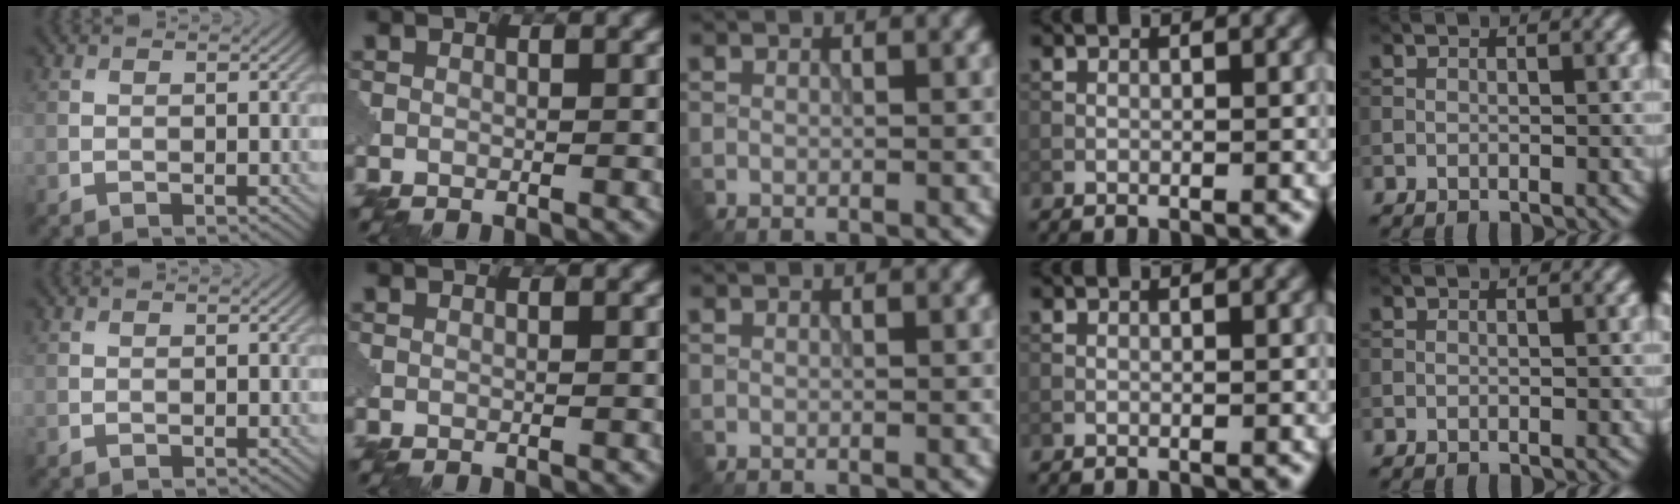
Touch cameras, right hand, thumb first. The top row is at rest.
{}